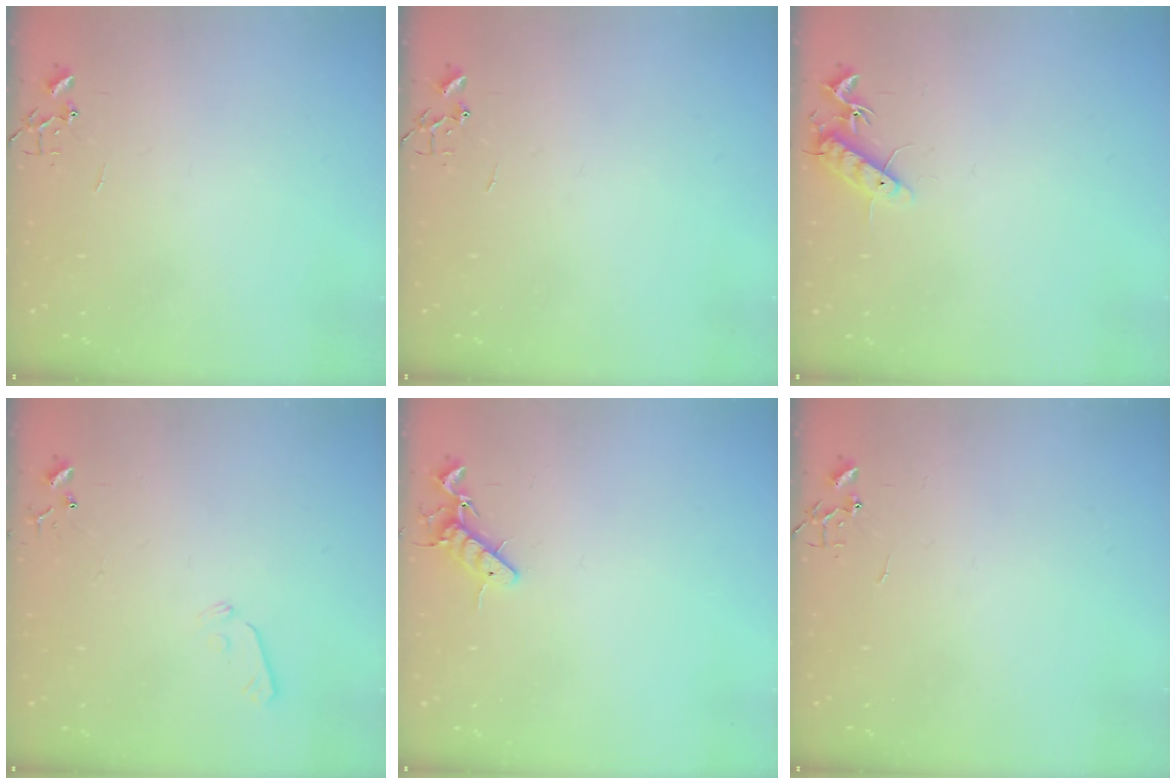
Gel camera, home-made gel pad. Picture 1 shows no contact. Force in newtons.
{"total": 0.0}
{"total": 10.1, "press": 10.0, "slide": 0.8}
{"total": 5.4, "press": 5.4, "slide": 0.8}
{"total": 8.6, "press": 8.5, "slide": 1.3}
{"total": 0.0}